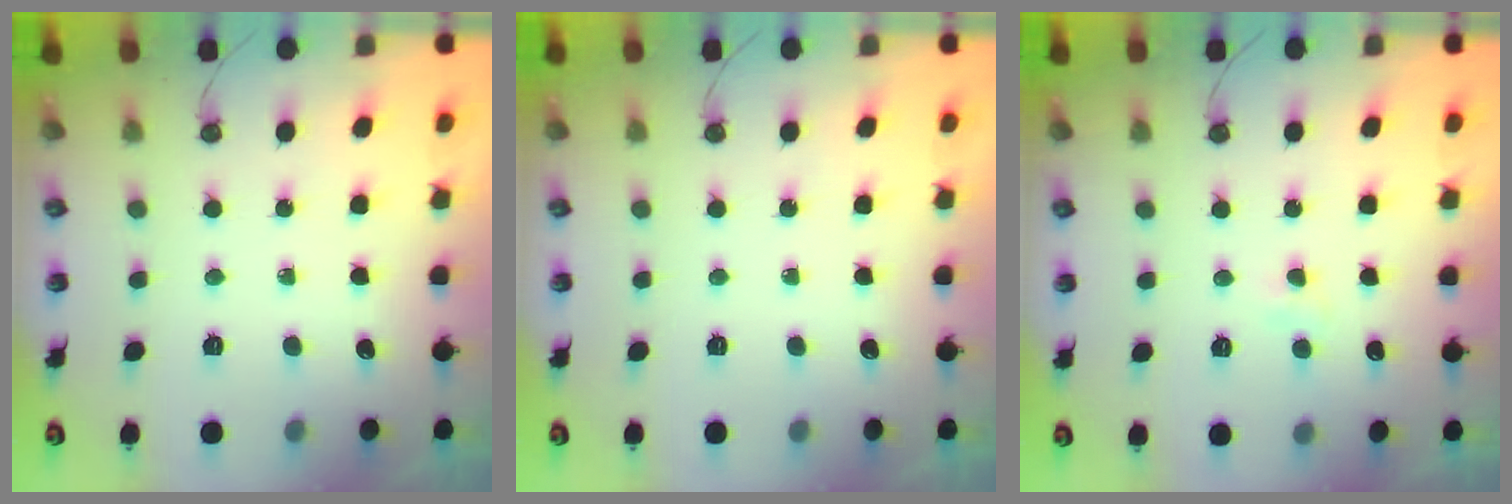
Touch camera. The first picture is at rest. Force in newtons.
{"total": 0.0}
{"total": 2.3, "press": 2.3, "slide": 0.5}